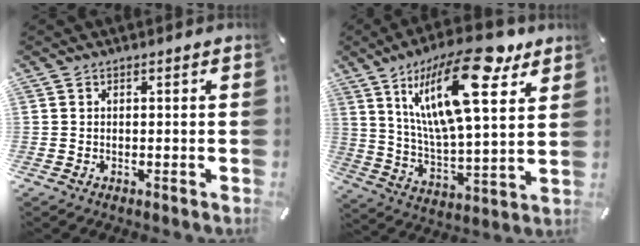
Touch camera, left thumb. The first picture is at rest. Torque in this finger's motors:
{"motor_torque": [3.25, 1.76, 2.02, -0.75, 0.86]}